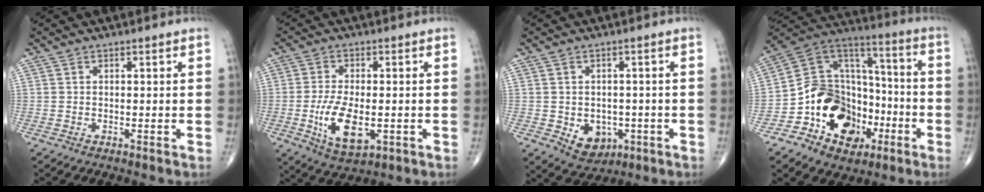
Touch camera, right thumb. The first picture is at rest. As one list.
[{"total": 10.1, "force": [-2.2, 4.9, 8.6], "torque": [-0.157, -0.009, -0.032]}, {"total": 7.0, "force": [-1.9, 5.4, 4.0], "torque": [-0.032, 0.008, -0.012]}, {"total": 20.0, "force": [-7.6, 14.9, 10.9], "torque": [-0.128, 0.088, -0.125]}]